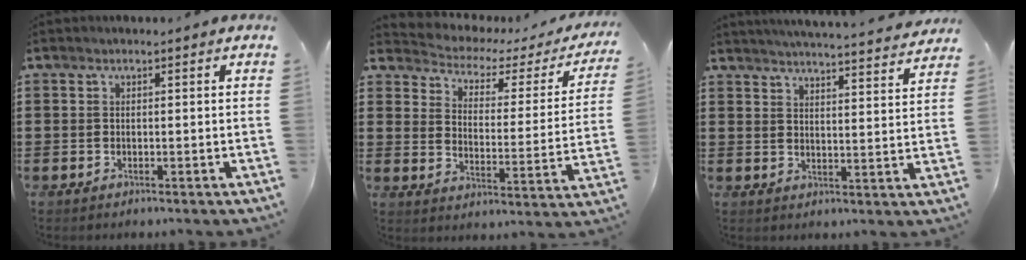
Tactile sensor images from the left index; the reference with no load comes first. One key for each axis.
{"total": 2.7, "fx": 2.1, "fy": 1.3, "fz": 1.0, "tx": -0.040, "ty": -0.019, "tz": 0.026}
{"total": 4.5, "fx": 4.4, "fy": -0.5, "fz": 0.6, "tx": -0.023, "ty": -0.037, "tz": 0.074}